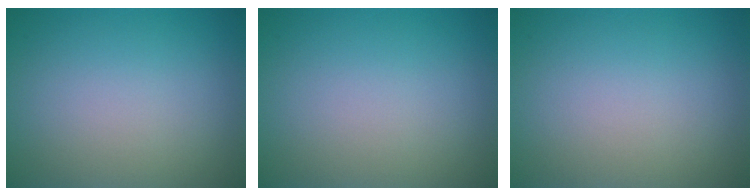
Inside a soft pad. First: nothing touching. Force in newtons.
{"total": 0.0}
{"total": 0.0}